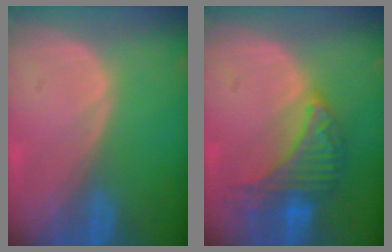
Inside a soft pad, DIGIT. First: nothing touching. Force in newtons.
{"total": 7.7, "press": 7.7, "slide": 0.3}